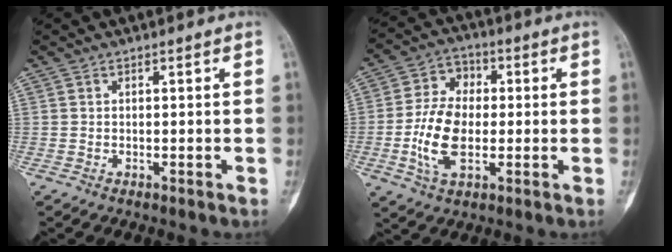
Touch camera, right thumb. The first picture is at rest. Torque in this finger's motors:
{"motor_torque": [0.73, 0.28, 0.61, 0.45, 0.07]}